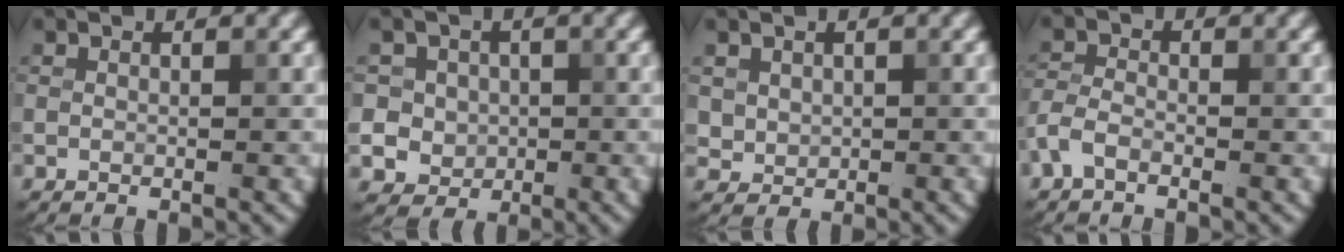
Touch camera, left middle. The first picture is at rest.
{"total": 5.6, "force": [0.8, 5.3, 1.7], "torque": [-0.039, 0.026, 0.002]}
{"total": 1.5, "force": [0.5, 1.4, 0.4], "torque": [-0.009, -0.007, 0.019]}
{"total": 2.1, "force": [-1.5, 0.9, 1.2], "torque": [-0.029, 0.005, -0.041]}